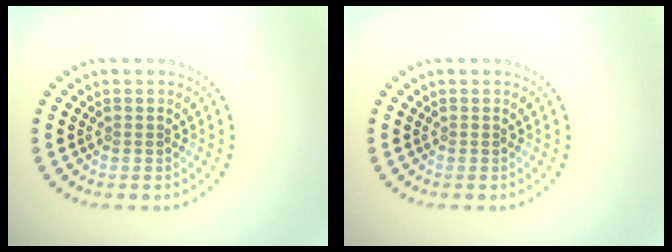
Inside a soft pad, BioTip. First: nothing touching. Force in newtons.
{"total": 0.0}